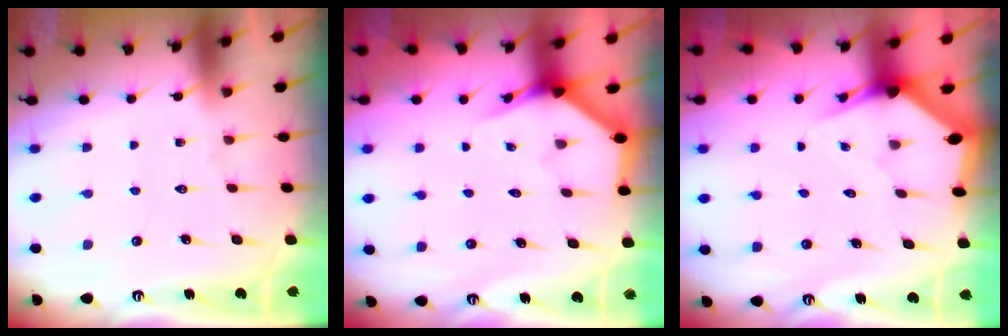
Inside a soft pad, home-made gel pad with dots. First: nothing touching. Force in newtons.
{"total": 3.8, "press": 3.8, "slide": 0.3}
{"total": 3.2, "press": 3.2, "slide": 0.2}